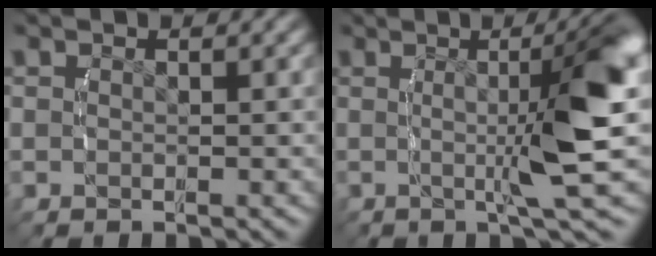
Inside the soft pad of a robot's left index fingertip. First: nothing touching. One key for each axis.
{"total": 9.0, "fx": 1.4, "fy": 1.4, "fz": 8.8, "tx": -0.112, "ty": 0.014, "tz": 0.013}